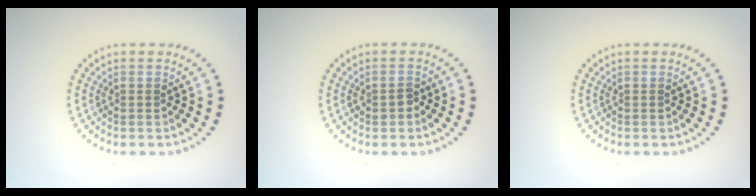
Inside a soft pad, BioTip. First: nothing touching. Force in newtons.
{"total": 1.2, "press": 1.1, "slide": 0.1}
{"total": 0.0}